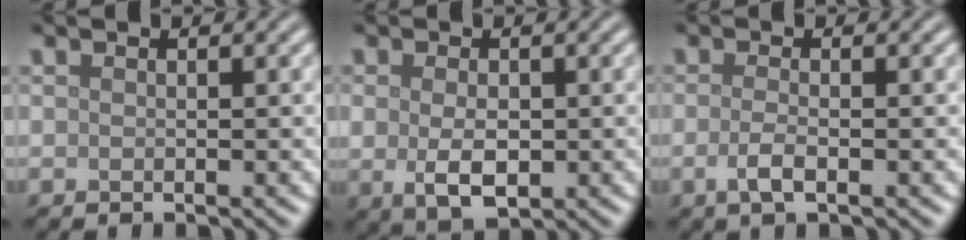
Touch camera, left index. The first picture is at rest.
{"total": 3.7, "force": [-0.4, 2.1, 2.9], "torque": [-0.059, -0.008, -0.001]}
{"total": 1.9, "force": [-0.6, 0.6, 1.7], "torque": [-0.035, -0.002, -0.017]}